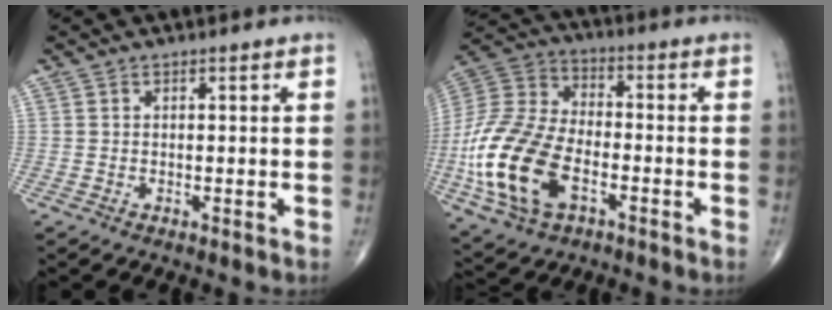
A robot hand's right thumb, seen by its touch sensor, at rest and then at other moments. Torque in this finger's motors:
{"motor_torque": [0.29, 1.11, 1.85, -0.31, 0.22]}